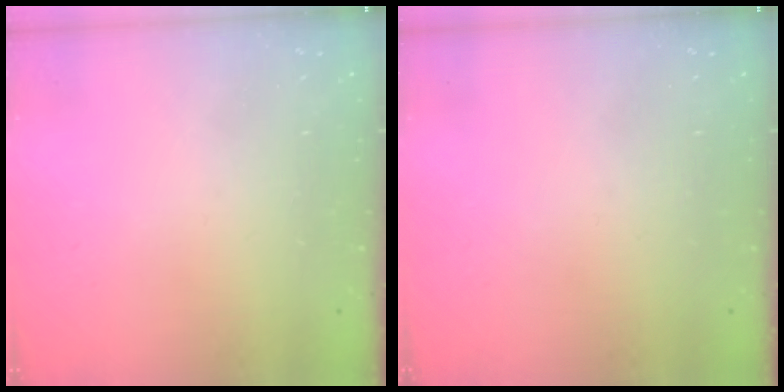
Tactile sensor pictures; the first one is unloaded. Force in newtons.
{"total": 0.0}